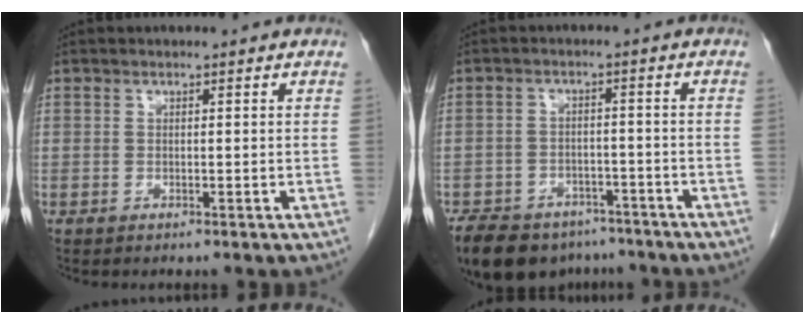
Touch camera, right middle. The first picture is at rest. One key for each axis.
{"total": 13.6, "fx": -10.3, "fy": 7.3, "fz": 5.0, "tx": -0.101, "ty": -0.001, "tz": -0.145}